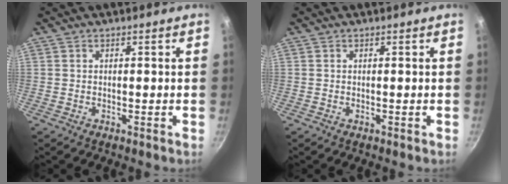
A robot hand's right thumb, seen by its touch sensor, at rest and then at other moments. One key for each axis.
{"total": 0.0}